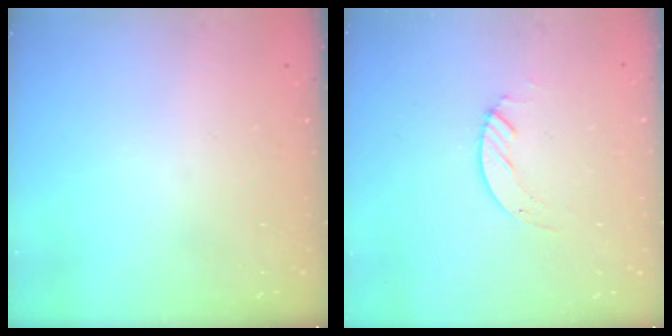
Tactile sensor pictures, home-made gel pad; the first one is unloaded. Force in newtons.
{"total": 2.7, "press": 2.7, "slide": 0.2}